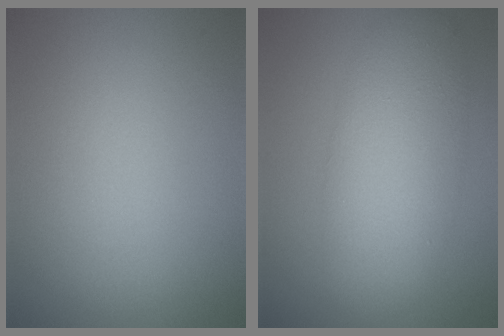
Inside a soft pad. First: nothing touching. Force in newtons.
{"total": 6.6, "press": 6.6, "slide": 0.2}